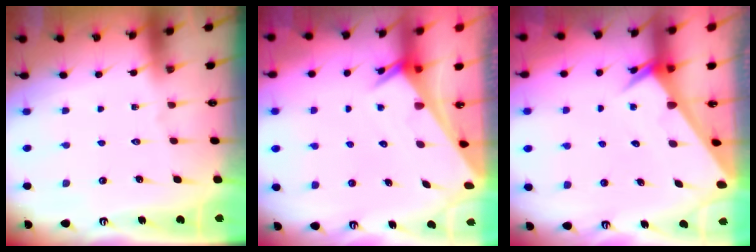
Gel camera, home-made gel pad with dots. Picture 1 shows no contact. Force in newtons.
{"total": 2.7, "press": 2.7, "slide": 0.1}
{"total": 2.9, "press": 2.9, "slide": 0.0}